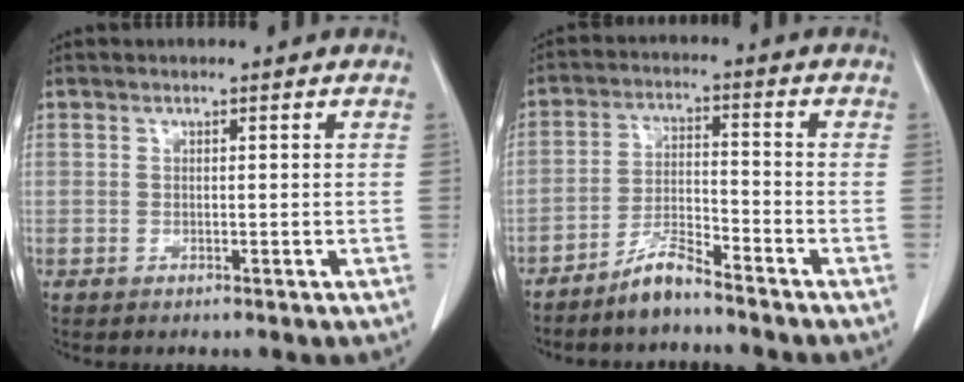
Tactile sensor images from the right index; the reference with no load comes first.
{"total": 5.5, "force": [-4.8, 0.5, 2.7], "torque": [-0.049, -0.008, -0.092]}